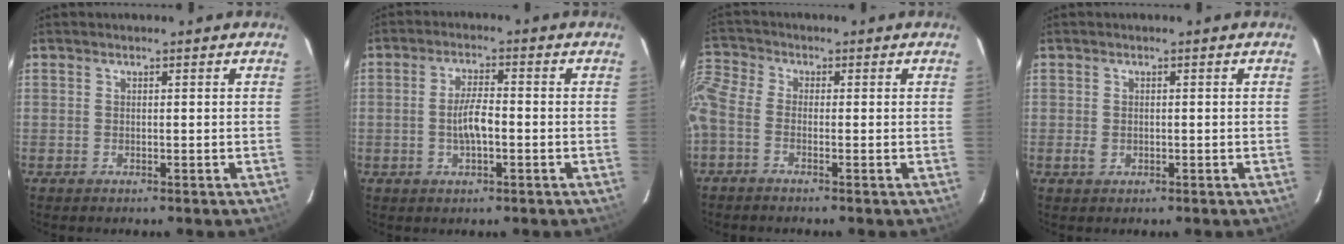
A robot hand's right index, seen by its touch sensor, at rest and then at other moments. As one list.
[{"total": 4.8, "force": [-1.0, 1.4, 4.5], "torque": [-0.085, 0.005, -0.015]}, {"total": 7.2, "force": [-2.6, 4.1, 5.2], "torque": [-0.132, 0.005, -0.069]}, {"total": 1.3, "force": [-0.3, 1.0, 0.7], "torque": [-0.011, 0.001, -0.003]}]